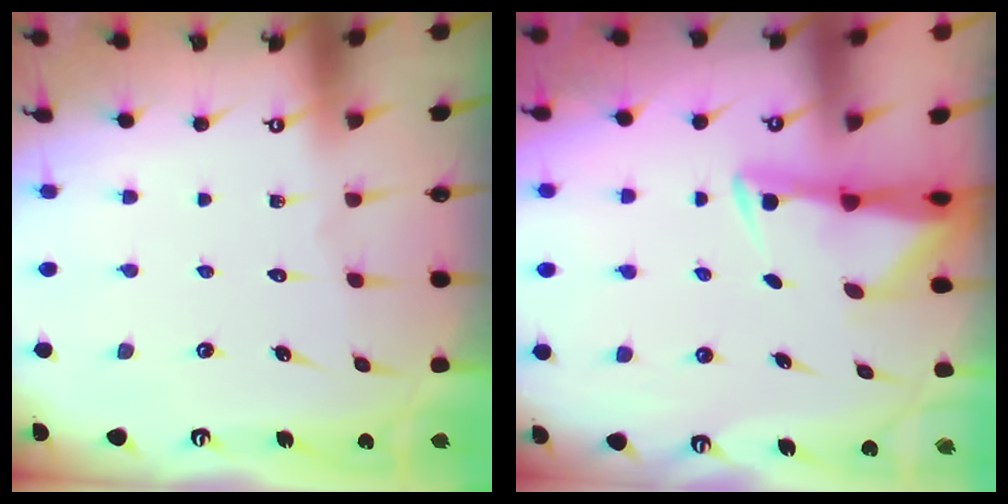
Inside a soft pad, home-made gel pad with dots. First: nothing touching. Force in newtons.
{"total": 3.0, "press": 2.9, "slide": 0.5}